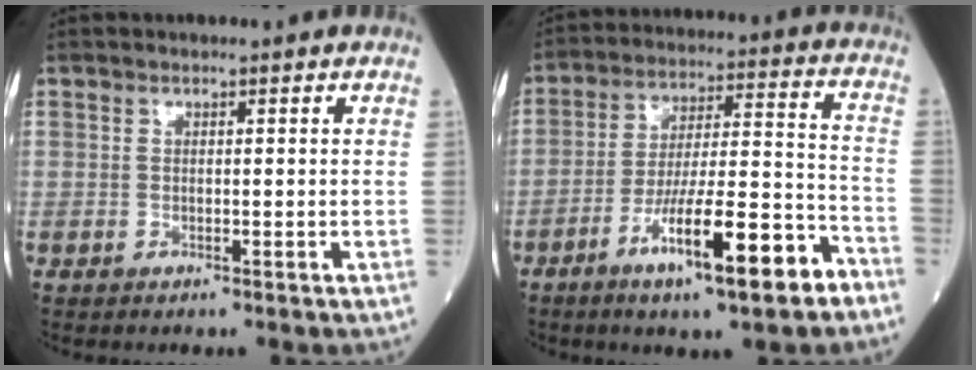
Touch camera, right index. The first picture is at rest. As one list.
[{"total": 15.4, "force": [-8.5, 1.7, 12.7], "torque": [-0.214, 0.000, -0.134]}]